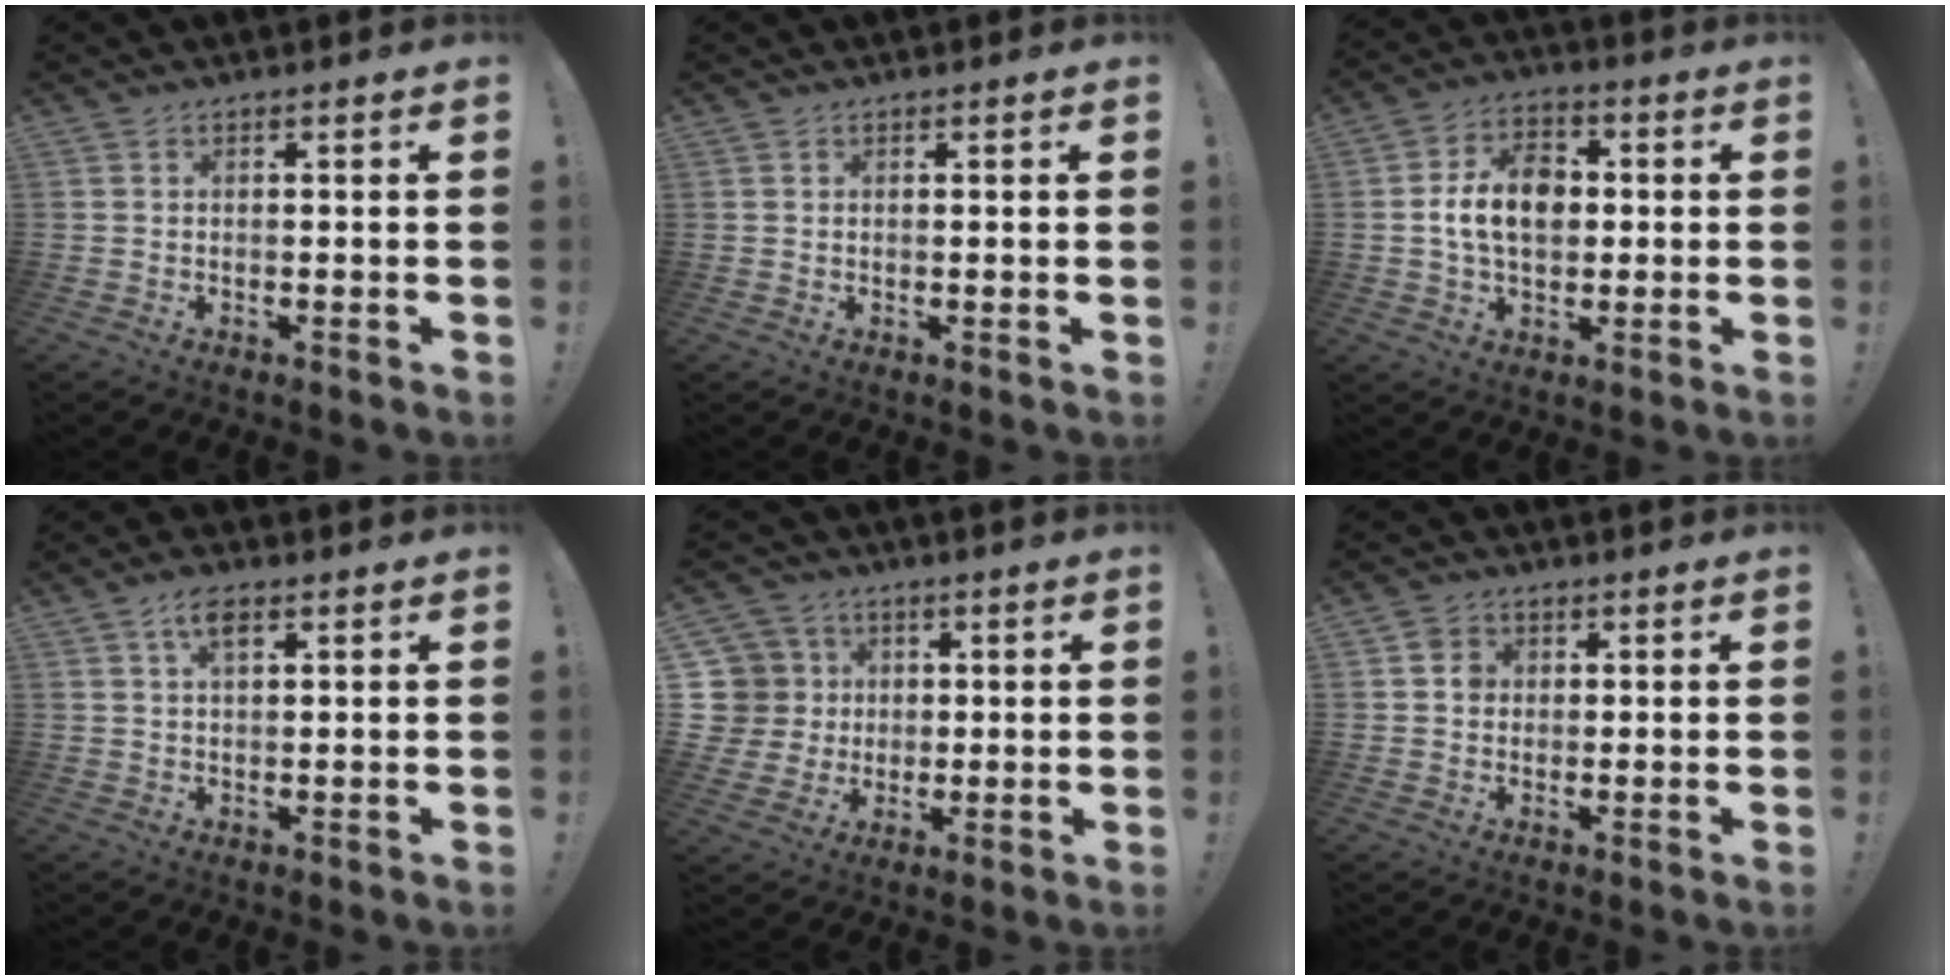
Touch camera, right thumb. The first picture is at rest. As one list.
[{"total": 1.0, "force": [0.8, 0.7, -0.1], "torque": [0.009, -0.001, 0.013]}, {"total": 12.5, "force": [0.3, 8.8, 8.9], "torque": [-0.143, 0.008, 0.004]}, {"total": 4.5, "force": [2.1, 2.0, 3.4], "torque": [-0.059, 0.001, 0.035]}, {"total": 9.1, "force": [1.9, 8.5, 2.4], "torque": [-0.043, -0.008, 0.045]}, {"total": 4.0, "force": [0.6, 3.7, 1.4], "torque": [-0.018, 0.006, 0.010]}]